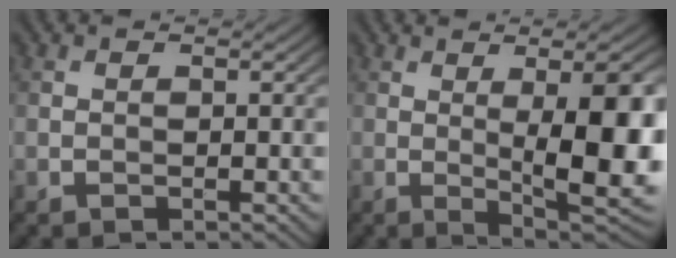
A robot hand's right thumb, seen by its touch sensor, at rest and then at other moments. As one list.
[{"total": 13.4, "force": [0.5, 3.9, 12.8], "torque": [-0.153, 0.012, 0.003]}]